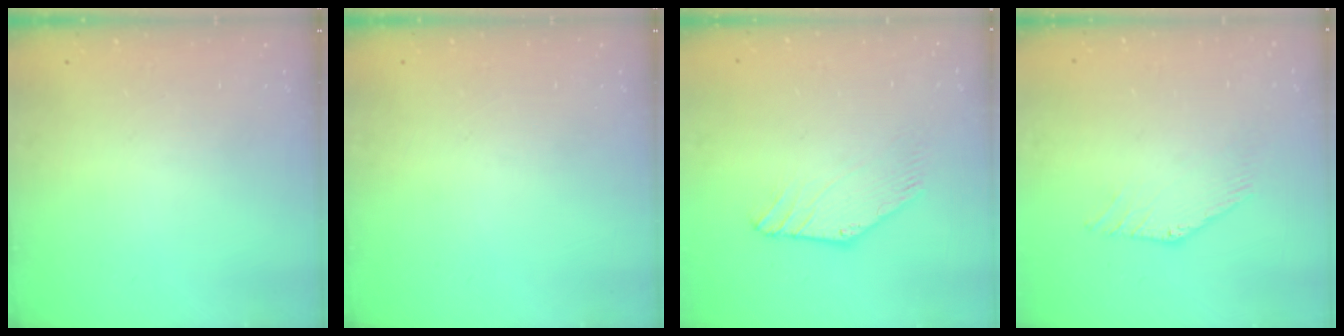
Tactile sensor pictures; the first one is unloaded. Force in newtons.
{"total": 0.0}
{"total": 1.3, "press": 1.3, "slide": 0.1}
{"total": 0.7, "press": 0.6, "slide": 0.4}